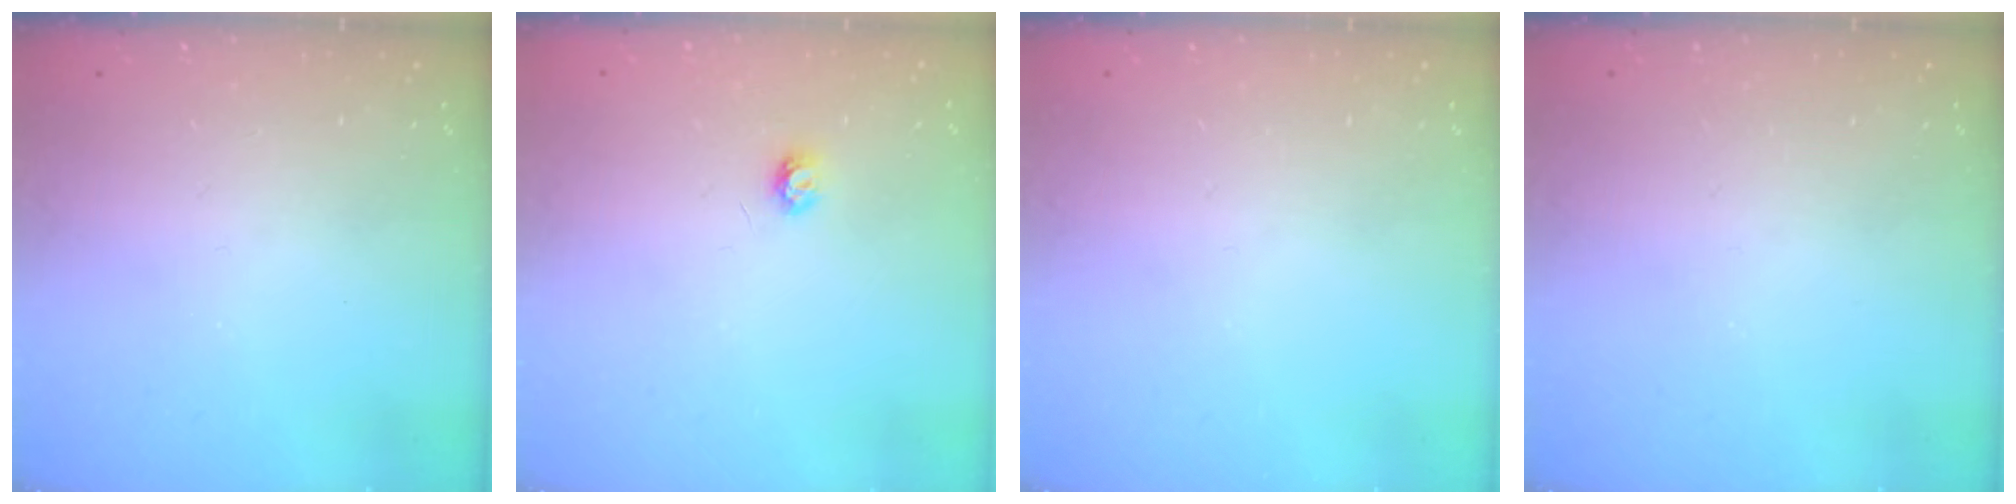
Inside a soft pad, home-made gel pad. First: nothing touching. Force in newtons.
{"total": 3.4, "press": 3.4, "slide": 0.3}
{"total": 0.0}
{"total": 0.0}